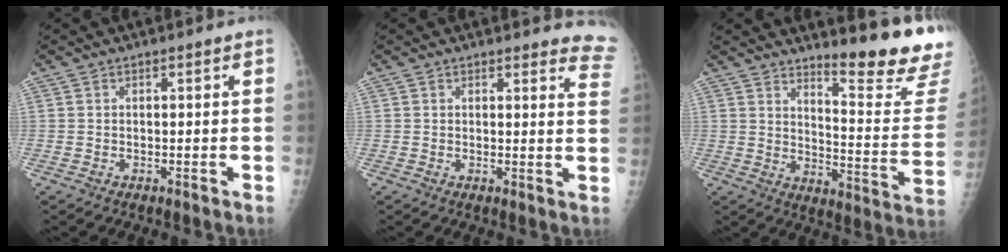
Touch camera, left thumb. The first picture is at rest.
{"total": 7.2, "force": [7.0, 1.7, 0.4], "torque": [0.040, -0.056, 0.038]}
{"total": 16.6, "force": [14.0, 1.3, 8.9], "torque": [-0.103, -0.158, 0.187]}